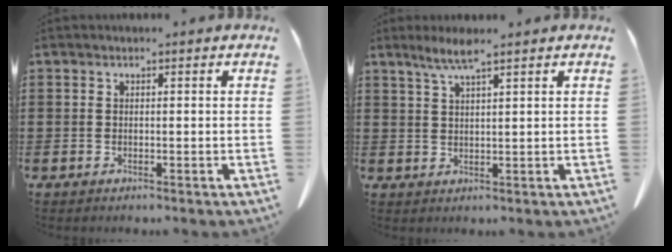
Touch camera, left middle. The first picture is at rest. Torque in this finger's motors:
{"motor_torque": [0.06, -0.05, 0.13, 0.04]}